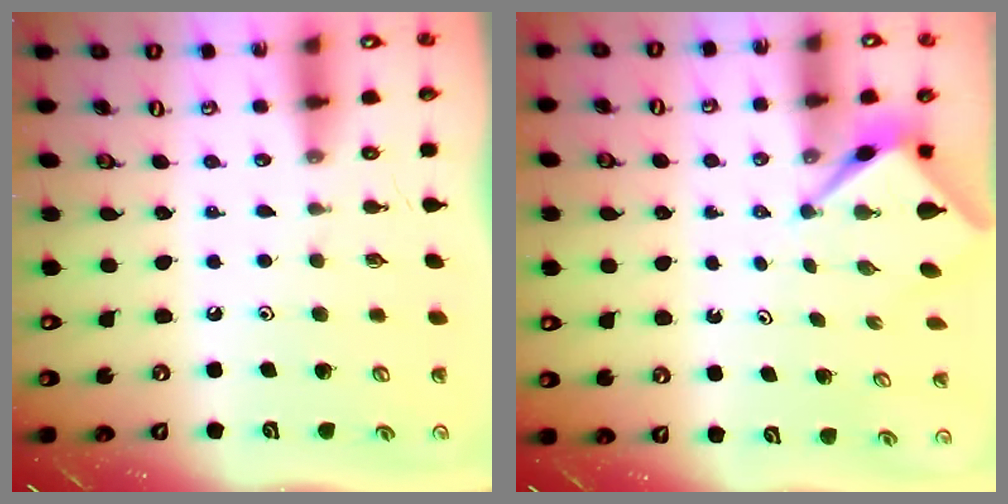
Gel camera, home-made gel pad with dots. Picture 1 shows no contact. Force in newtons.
{"total": 2.6, "press": 2.6, "slide": 0.1}